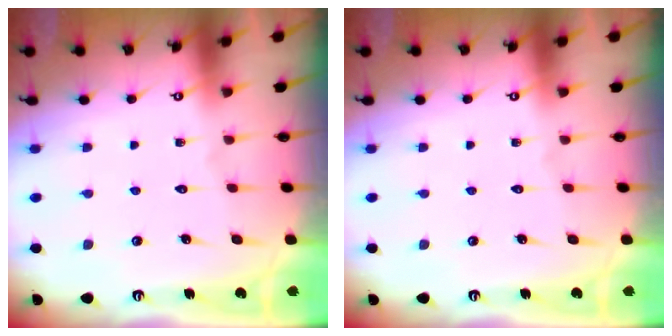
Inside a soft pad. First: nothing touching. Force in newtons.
{"total": 0.0}